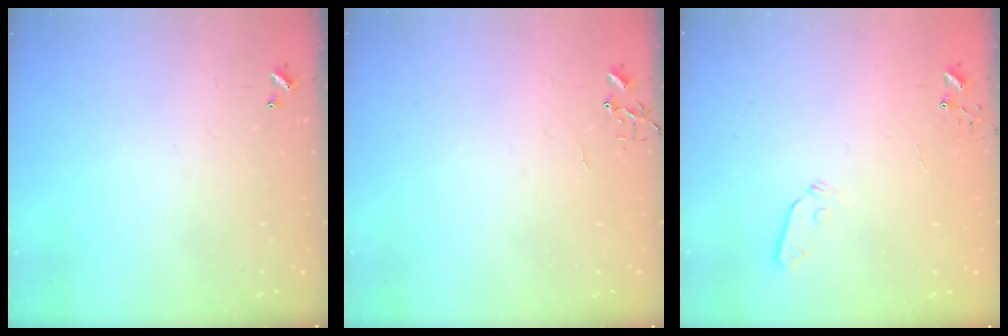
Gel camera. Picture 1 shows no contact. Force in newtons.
{"total": 0.0}
{"total": 3.9, "press": 3.8, "slide": 0.9}